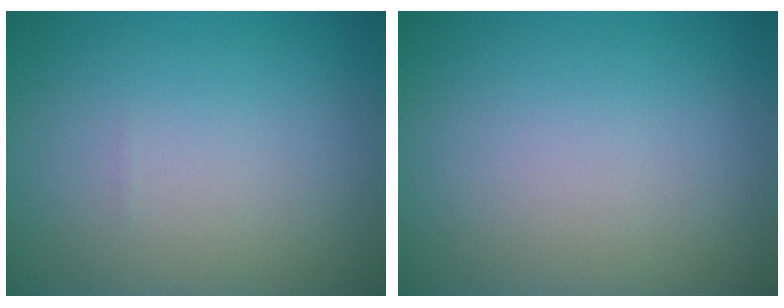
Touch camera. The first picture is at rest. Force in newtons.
{"total": 0.0}